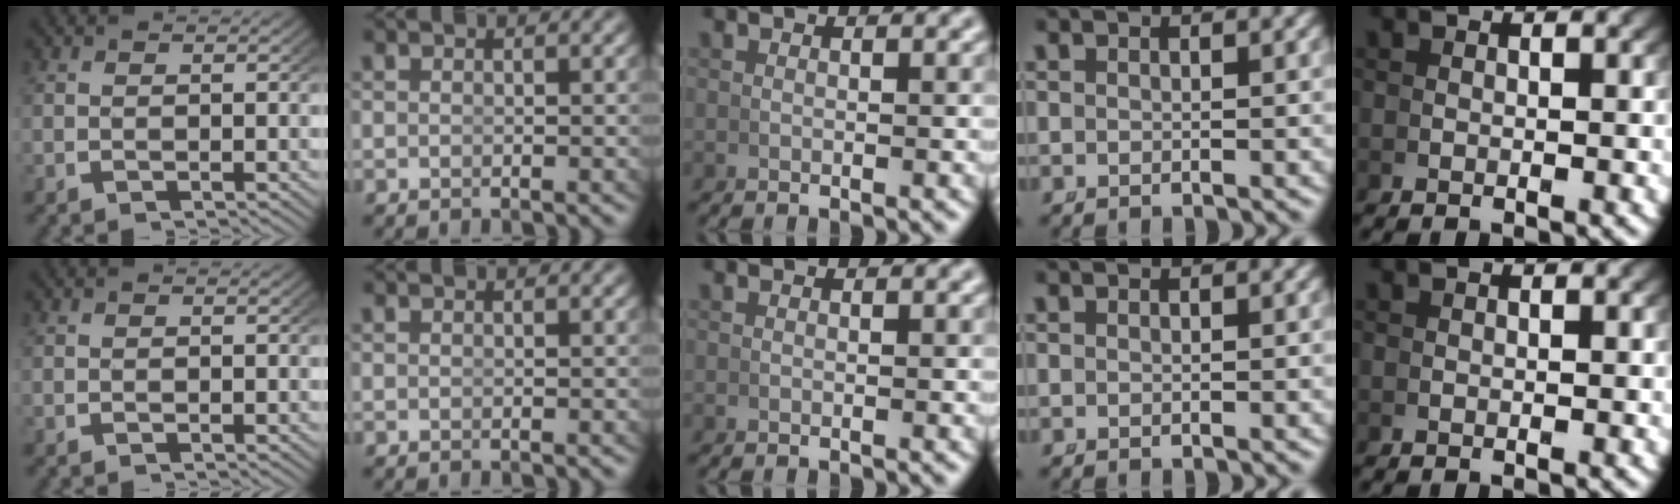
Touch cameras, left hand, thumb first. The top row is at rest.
{}